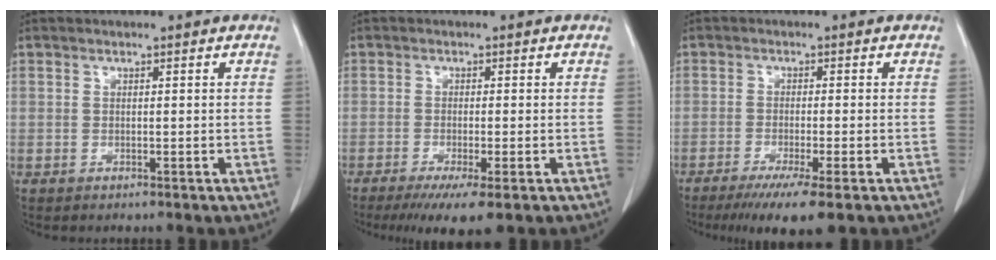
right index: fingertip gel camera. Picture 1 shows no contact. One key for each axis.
{"total": 5.9, "fx": -3.6, "fy": 0.6, "fz": 4.7, "tx": -0.072, "ty": -0.016, "tz": -0.057}
{"total": 7.5, "fx": -4.8, "fy": 0.1, "fz": 5.7, "tx": -0.087, "ty": -0.019, "tz": -0.074}